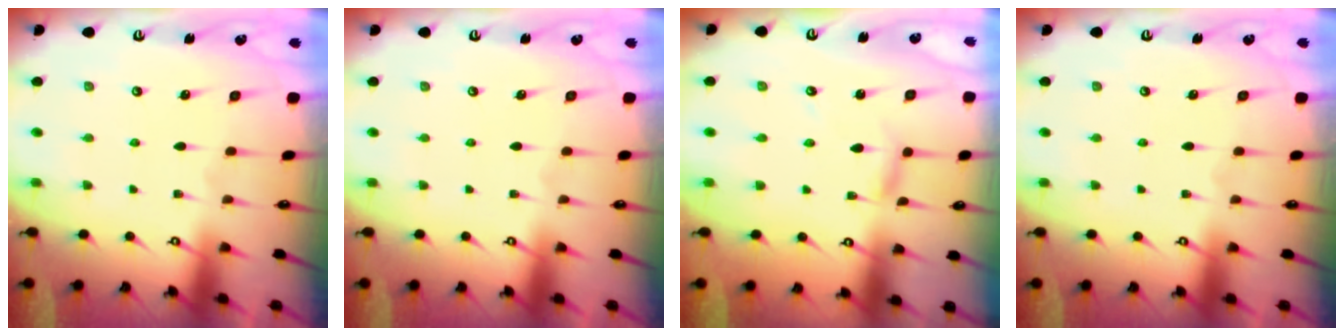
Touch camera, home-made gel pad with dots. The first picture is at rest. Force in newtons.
{"total": 0.0}
{"total": 2.9, "press": 2.9, "slide": 0.2}
{"total": 0.0}